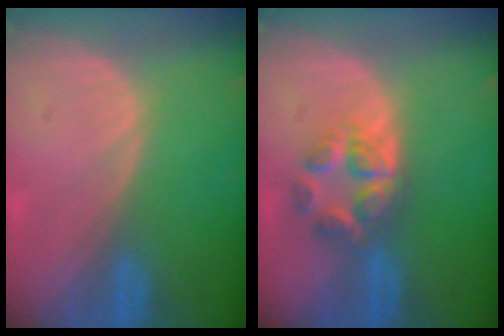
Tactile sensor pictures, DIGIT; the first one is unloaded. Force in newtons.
{"total": 5.8, "press": 5.4, "slide": 2.2}